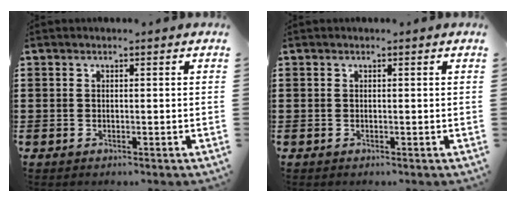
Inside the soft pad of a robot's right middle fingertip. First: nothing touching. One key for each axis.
{"total": 0.0}